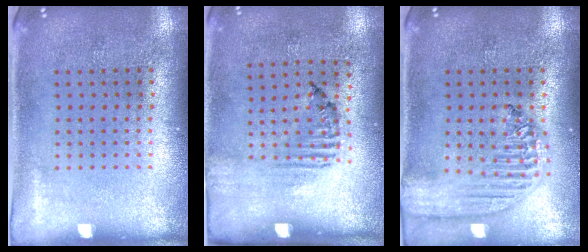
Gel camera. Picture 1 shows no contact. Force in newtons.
{"total": 1.6, "press": 1.0, "slide": 1.3}
{"total": 2.3, "press": 2.0, "slide": 1.2}